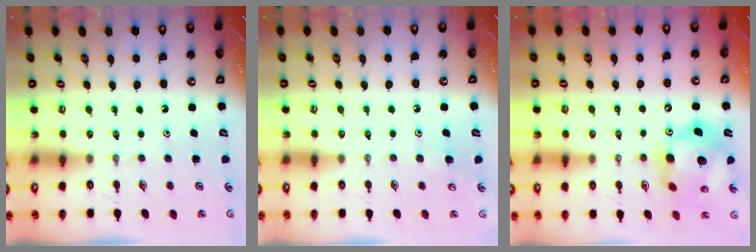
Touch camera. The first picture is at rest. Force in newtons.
{"total": 4.4, "press": 4.4, "slide": 0.5}
{"total": 14.5, "press": 14.4, "slide": 1.3}